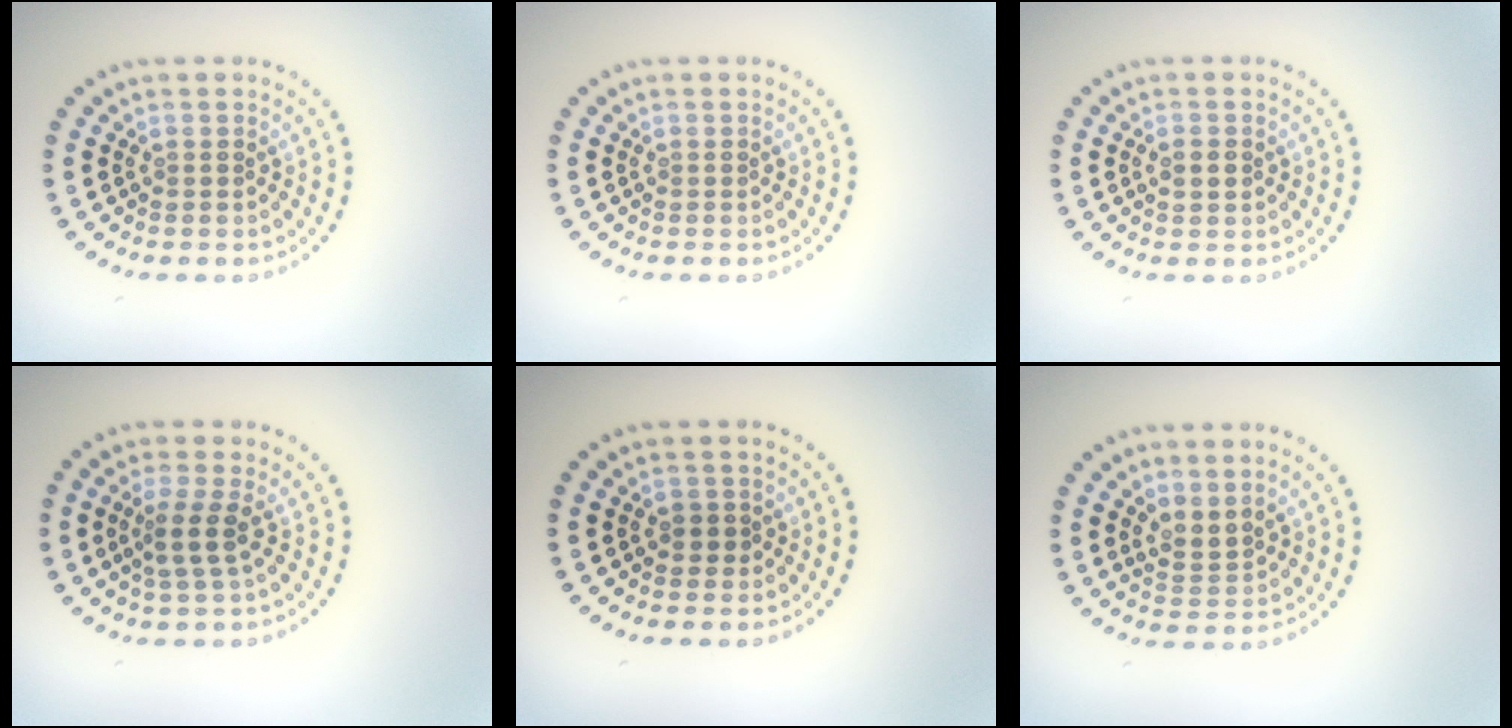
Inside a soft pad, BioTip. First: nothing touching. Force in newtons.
{"total": 0.0}
{"total": 1.0, "press": 1.0, "slide": 0.2}
{"total": 2.3, "press": 1.8, "slide": 1.5}
{"total": 1.2, "press": 1.0, "slide": 0.6}
{"total": 2.1, "press": 1.5, "slide": 1.4}